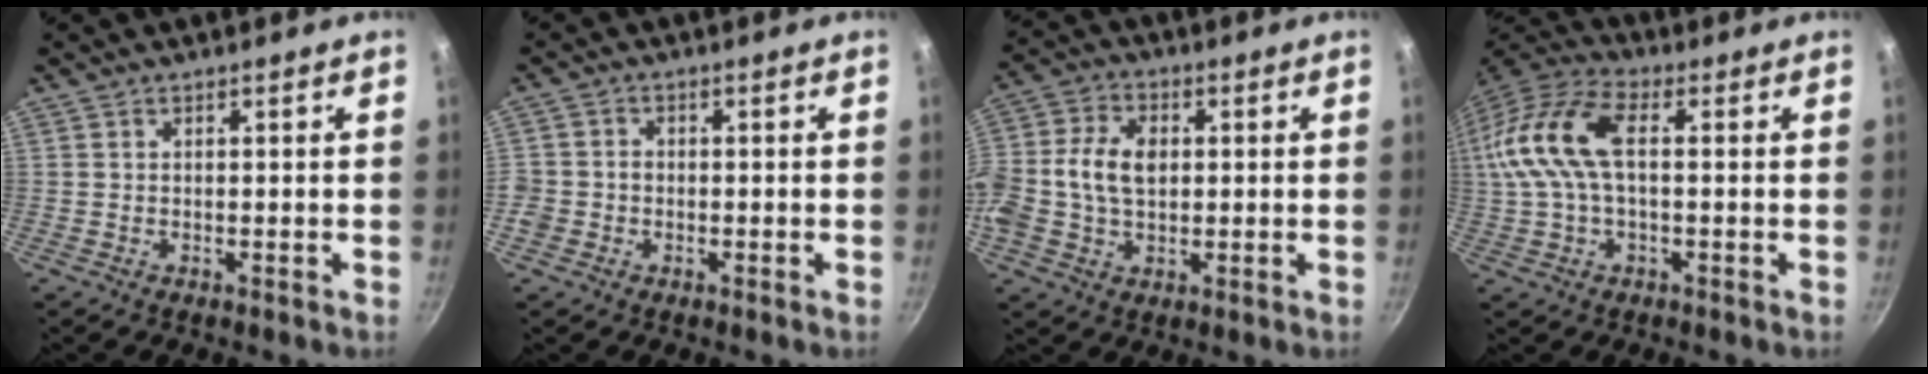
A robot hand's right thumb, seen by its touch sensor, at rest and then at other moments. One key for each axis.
{"total": 3.4, "fx": -1.2, "fy": 2.9, "fz": 1.2, "tx": -0.017, "ty": 0.013, "tz": -0.025}
{"total": 11.4, "fx": 0.6, "fy": 7.8, "fz": 8.2, "tx": -0.158, "ty": 0.020, "tz": -0.003}
{"total": 15.4, "fx": 1.6, "fy": 8.1, "fz": 13.1, "tx": -0.276, "ty": 0.028, "tz": 0.014}